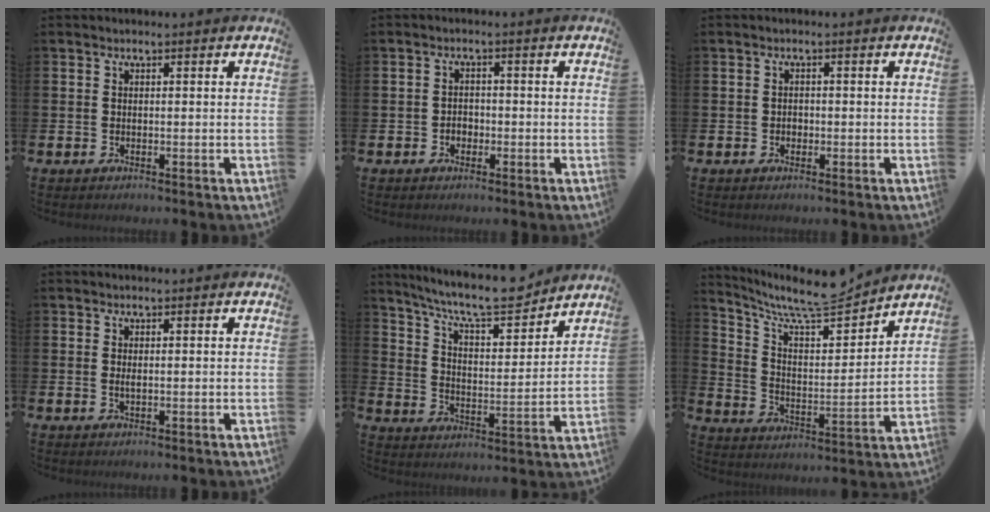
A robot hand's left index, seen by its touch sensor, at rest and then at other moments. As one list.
[{"total": 1.7, "force": [-0.7, 1.4, 0.6], "torque": [-0.011, 0.003, -0.017]}, {"total": 1.0, "force": [-0.2, 0.9, 0.4], "torque": [-0.006, 0.005, -0.007]}, {"total": 0.7, "force": [0.1, 0.2, 0.7], "torque": [-0.010, -0.002, 0.001]}, {"total": 9.8, "force": [9.0, 1.9, 3.6], "torque": [-0.094, -0.061, 0.156]}, {"total": 10.2, "force": [9.1, 1.7, 4.2], "torque": [-0.113, -0.062, 0.158]}]